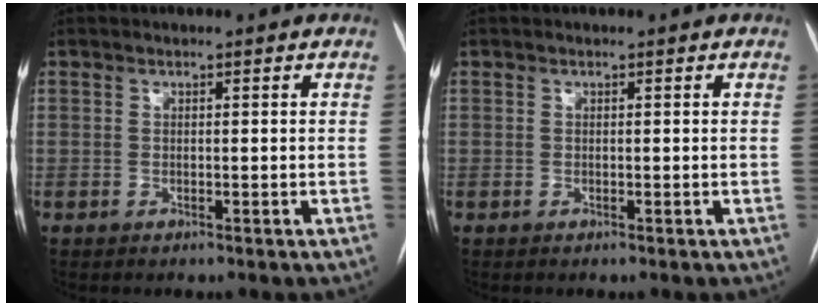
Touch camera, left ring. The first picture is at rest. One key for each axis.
{"total": 0.0}